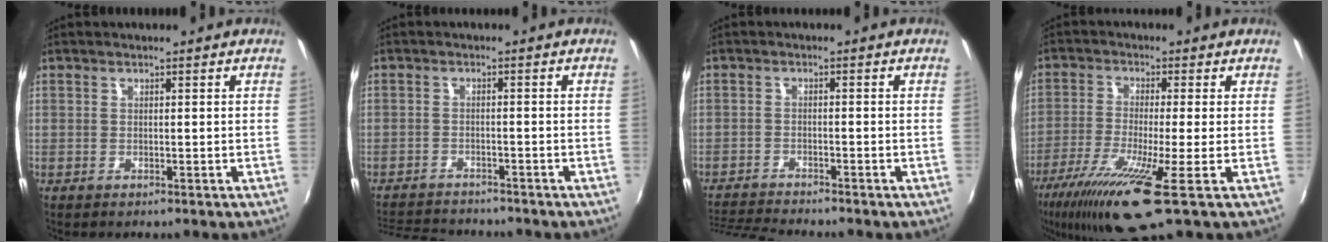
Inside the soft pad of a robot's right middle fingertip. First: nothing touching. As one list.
[{"total": 9.3, "force": [-8.6, 2.5, 2.5], "torque": [-0.077, -0.006, -0.138]}, {"total": 6.9, "force": [-6.6, 0.2, 1.8], "torque": [-0.054, -0.017, -0.121]}, {"total": 13.4, "force": [-7.2, 0.8, 11.2], "torque": [-0.239, -0.048, -0.132]}]